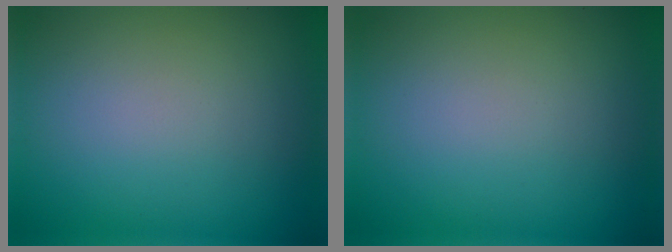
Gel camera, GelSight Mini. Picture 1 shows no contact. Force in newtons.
{"total": 0.0}